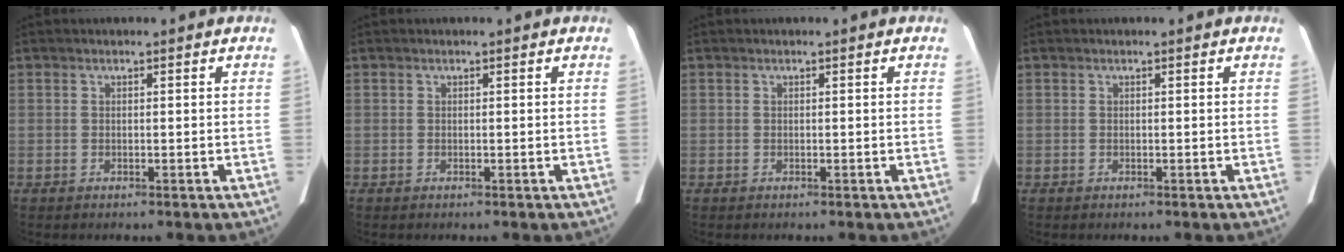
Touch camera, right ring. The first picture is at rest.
{"total": 0.0}
{"total": 0.0}
{"total": 0.0}